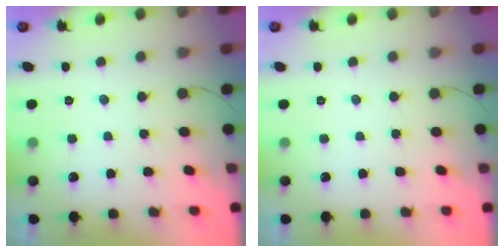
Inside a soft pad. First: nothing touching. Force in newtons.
{"total": 0.0}